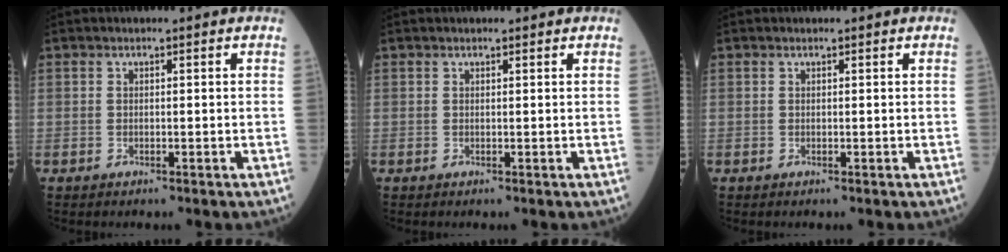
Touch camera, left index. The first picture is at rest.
{"total": 1.1, "force": [0.9, 0.3, 0.4], "torque": [-0.010, 0.013, 0.014]}
{"total": 0.0}